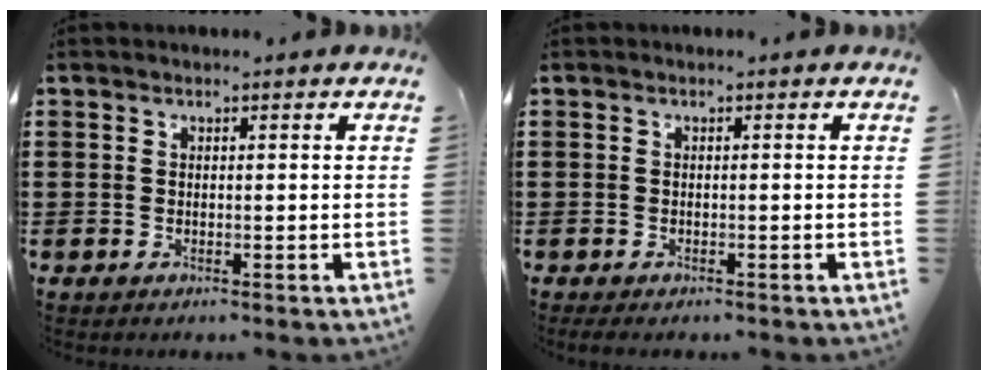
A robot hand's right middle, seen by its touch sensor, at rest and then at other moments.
{"total": 0.6, "force": [-0.5, 0.2, 0.2], "torque": [-0.004, -0.003, -0.011]}